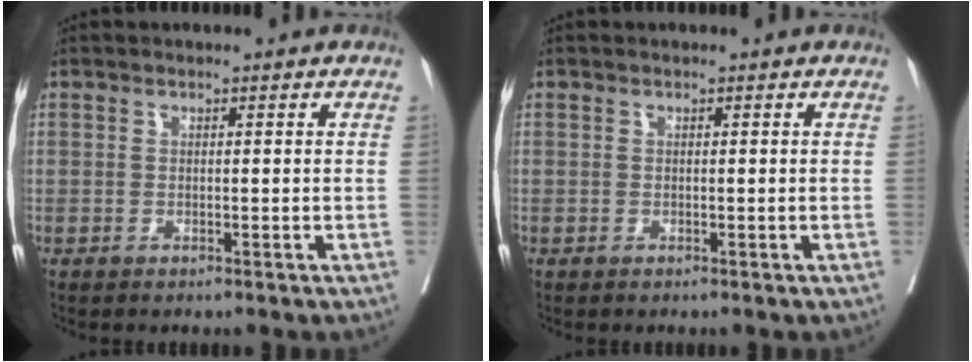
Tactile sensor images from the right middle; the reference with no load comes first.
{"total": 0.0}